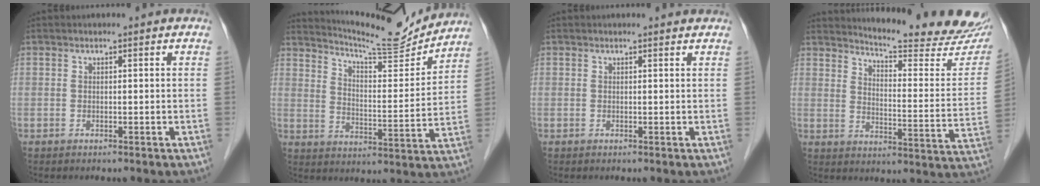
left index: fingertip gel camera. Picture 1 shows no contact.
{"total": 14.0, "force": [13.7, 0.0, 2.9], "torque": [-0.058, -0.028, 0.202]}
{"total": 1.4, "force": [1.4, 0.1, 0.0], "torque": [-0.011, -0.001, 0.013]}
{"total": 21.5, "force": [19.9, 1.7, 7.8], "torque": [-0.106, -0.094, 0.241]}